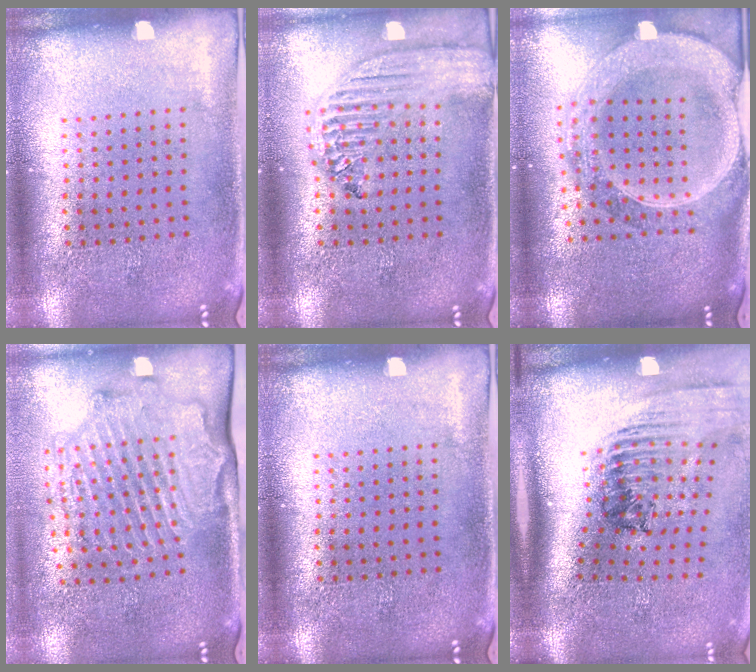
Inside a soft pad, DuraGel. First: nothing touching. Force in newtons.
{"total": 2.2, "press": 1.9, "slide": 1.1}
{"total": 2.9, "press": 2.5, "slide": 1.5}
{"total": 2.2, "press": 2.1, "slide": 0.1}
{"total": 0.0}
{"total": 2.4, "press": 1.7, "slide": 1.7}